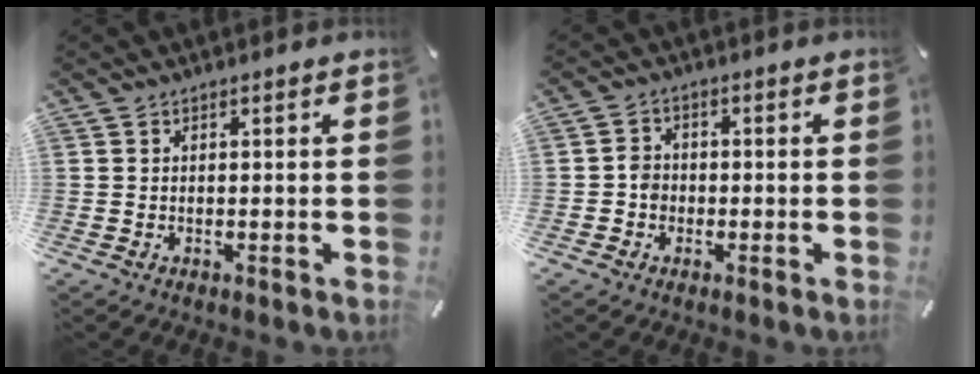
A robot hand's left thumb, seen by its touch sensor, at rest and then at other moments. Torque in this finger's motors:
{"motor_torque": [0.12, 0.08, -0.01, -0.03, 0.00]}